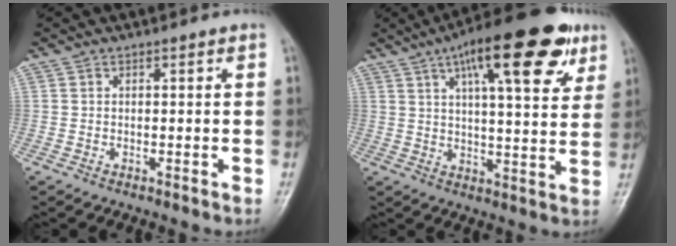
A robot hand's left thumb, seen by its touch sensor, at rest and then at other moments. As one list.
[{"total": 19.5, "force": [10.0, 6.1, 15.7], "torque": [-0.207, -0.016, 0.142]}]